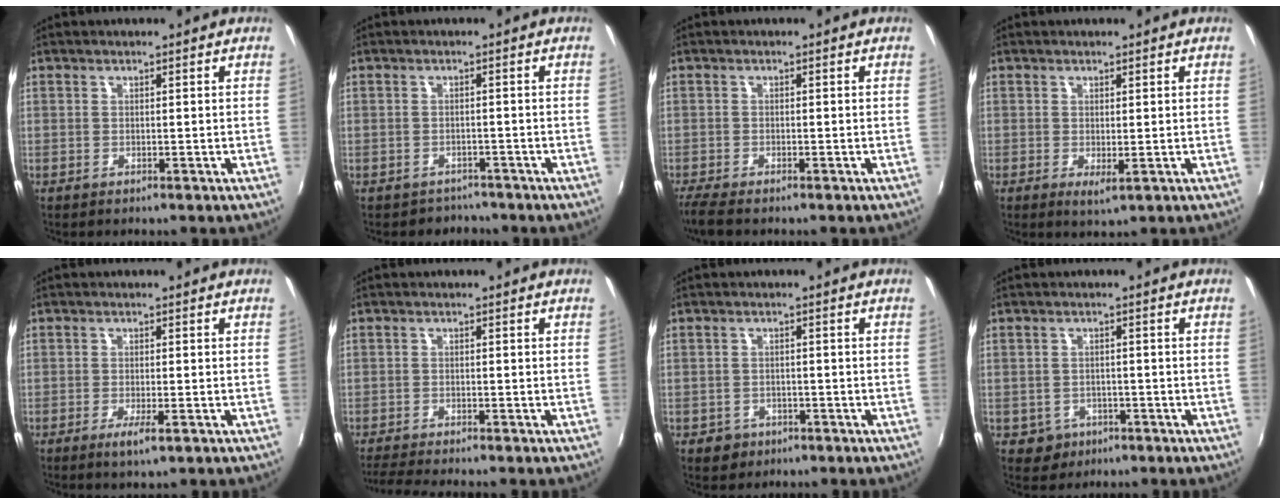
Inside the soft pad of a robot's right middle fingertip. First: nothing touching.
{"total": 2.8, "force": [-2.4, 1.5, -0.4], "torque": [0.000, 0.002, -0.037]}
{"total": 3.1, "force": [-2.6, 0.2, 1.8], "torque": [-0.048, -0.015, -0.051]}
{"total": 1.8, "force": [0.4, 0.2, 1.7], "torque": [-0.029, -0.007, 0.005]}
{"total": 3.2, "force": [-1.4, 0.0, 2.9], "torque": [-0.059, -0.011, -0.028]}
{"total": 4.6, "force": [-4.2, -0.6, 1.8], "torque": [-0.052, -0.017, -0.076]}
{"total": 3.3, "force": [-1.6, 2.7, 0.9], "torque": [-0.027, 0.000, -0.021]}
{"total": 3.9, "force": [-1.5, 3.5, 0.9], "torque": [-0.030, 0.002, -0.017]}